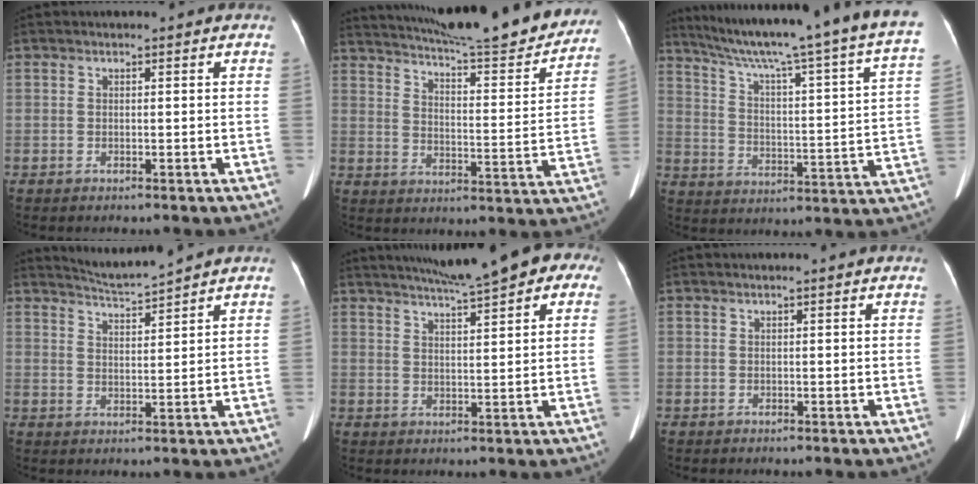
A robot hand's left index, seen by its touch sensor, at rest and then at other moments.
{"total": 25.5, "force": [23.0, 2.0, 10.8], "torque": [-0.174, -0.057, 0.299]}
{"total": 29.8, "force": [24.4, 0.1, 17.1], "torque": [-0.272, -0.053, 0.320]}
{"total": 4.5, "force": [4.3, -1.5, 0.1], "torque": [-0.010, -0.009, 0.085]}
{"total": 14.2, "force": [10.1, 2.4, 9.6], "torque": [-0.145, 0.035, 0.125]}
{"total": 0.0}